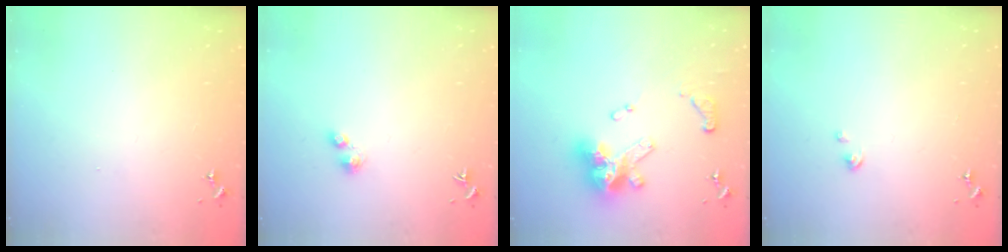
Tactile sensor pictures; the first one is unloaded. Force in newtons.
{"total": 2.4, "press": 2.3, "slide": 0.3}
{"total": 17.0, "press": 17.0, "slide": 1.5}
{"total": 1.0, "press": 1.0, "slide": 0.2}